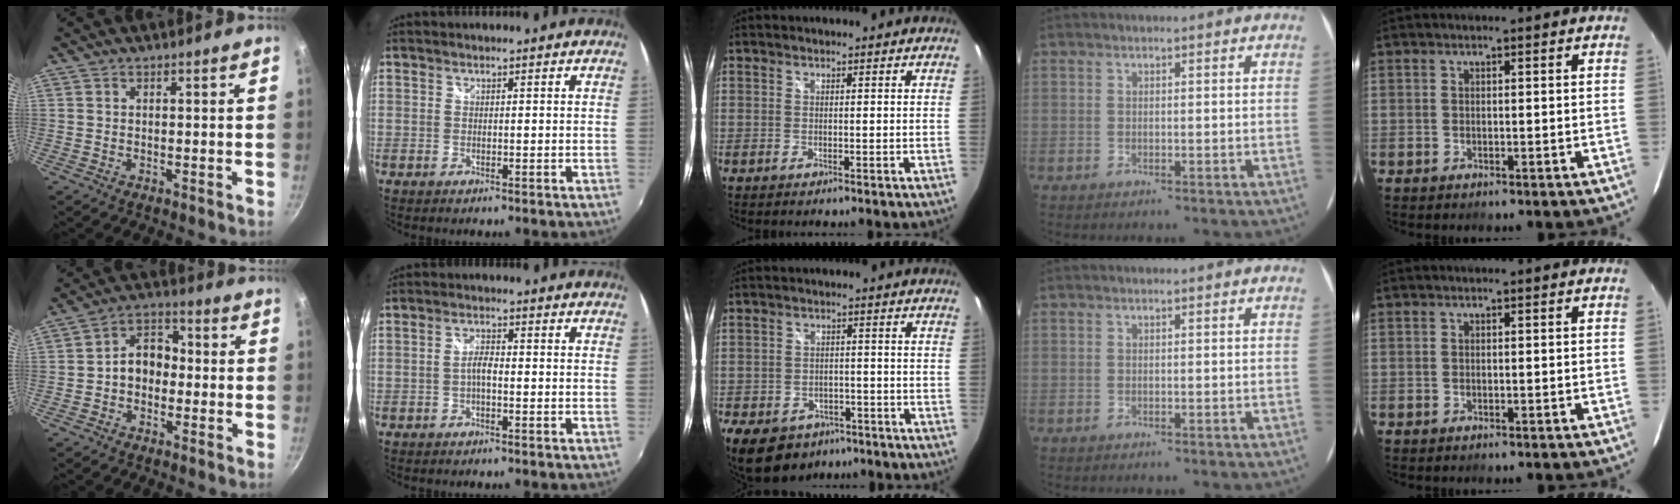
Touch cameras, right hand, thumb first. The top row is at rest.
{"thumb": {"total": 8.0, "force": [-0.9, 6.1, 5.1], "torque": [-0.039, 0.032, -0.031]}, "index": {"total": 2.3, "force": [-0.8, 0.7, 2.0], "torque": [-0.042, 0.006, -0.018]}, "middle": {"total": 13.2, "force": [-8.2, 8.7, 5.7], "torque": [-0.145, -0.004, -0.113]}}